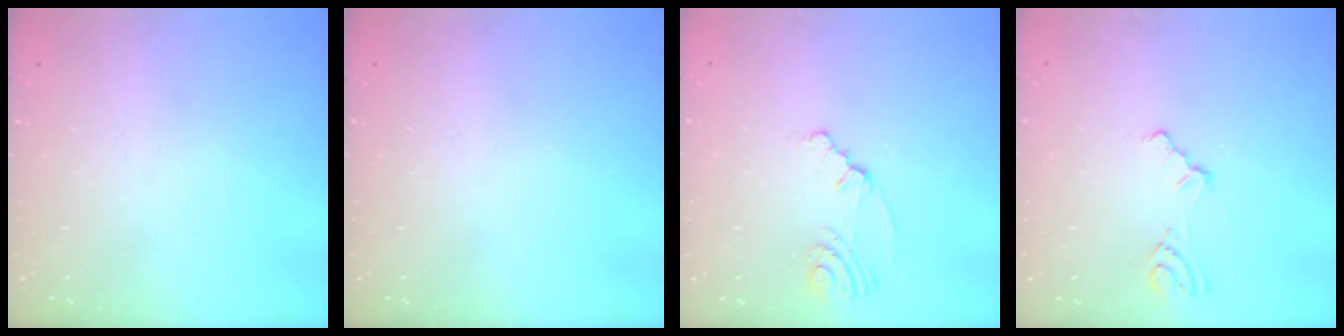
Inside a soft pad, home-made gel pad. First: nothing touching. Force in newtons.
{"total": 0.0}
{"total": 2.5, "press": 2.2, "slide": 1.2}
{"total": 3.0, "press": 2.9, "slide": 0.6}